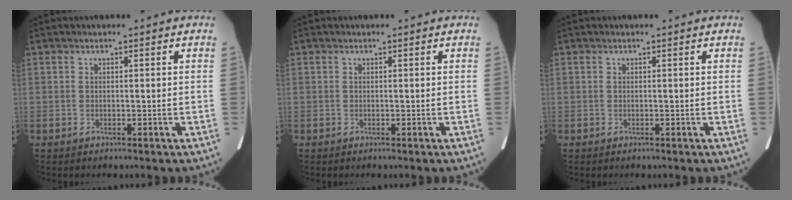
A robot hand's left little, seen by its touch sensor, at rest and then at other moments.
{"total": 0.0}
{"total": 0.0}